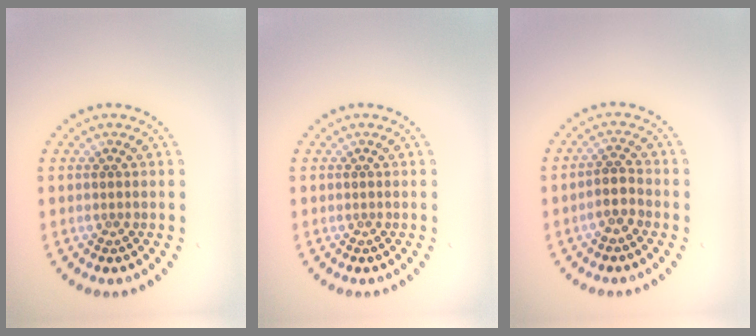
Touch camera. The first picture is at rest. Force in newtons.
{"total": 0.0}
{"total": 2.1, "press": 1.7, "slide": 1.2}